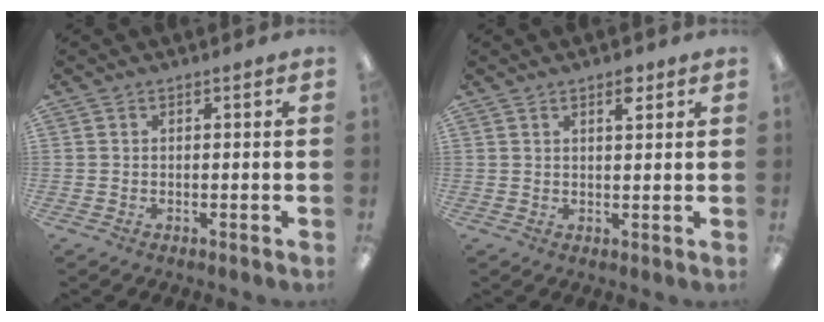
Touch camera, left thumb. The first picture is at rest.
{"total": 3.4, "force": [2.3, 1.2, 2.2], "torque": [-0.026, -0.008, 0.036]}